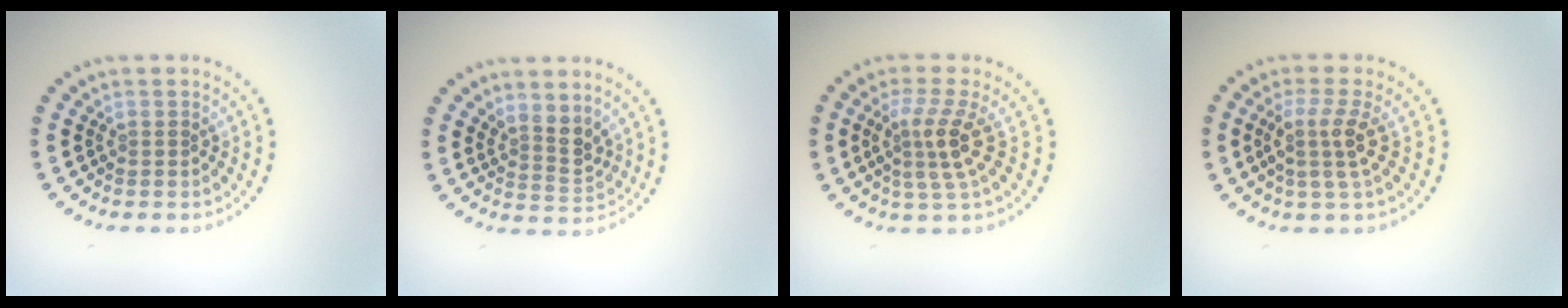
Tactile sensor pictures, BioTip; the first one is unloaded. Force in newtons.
{"total": 2.6, "press": 2.0, "slide": 1.7}
{"total": 3.2, "press": 2.3, "slide": 2.2}
{"total": 2.9, "press": 2.2, "slide": 1.8}